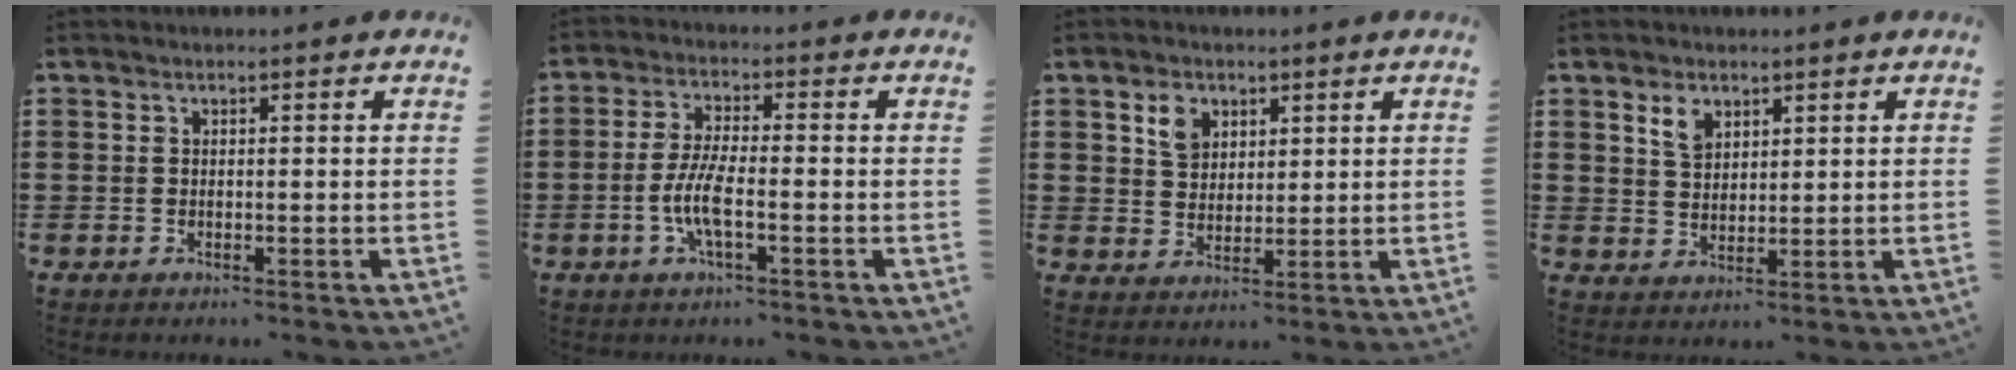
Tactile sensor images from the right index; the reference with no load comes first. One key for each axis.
{"total": 5.9, "fx": -1.9, "fy": 1.4, "fz": 5.4, "tx": -0.126, "ty": -0.009, "tz": -0.045}
{"total": 4.3, "fx": 2.4, "fy": 3.1, "fz": 1.7, "tx": -0.038, "ty": 0.007, "tz": 0.042}
{"total": 3.6, "fx": 2.3, "fy": 2.1, "fz": 1.9, "tx": -0.037, "ty": 0.003, "tz": 0.041}